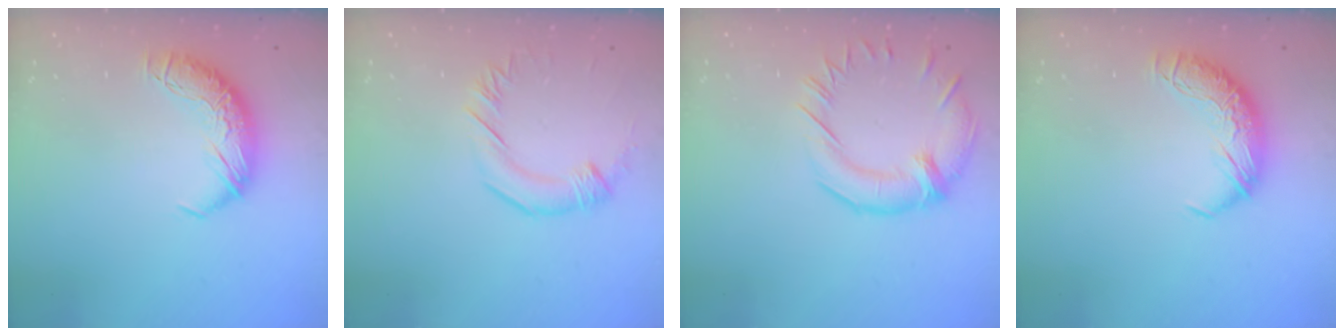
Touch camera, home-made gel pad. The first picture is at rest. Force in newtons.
{"total": 1.5, "press": 1.4, "slide": 0.5}
{"total": 2.0, "press": 1.7, "slide": 1.0}
{"total": 0.0}